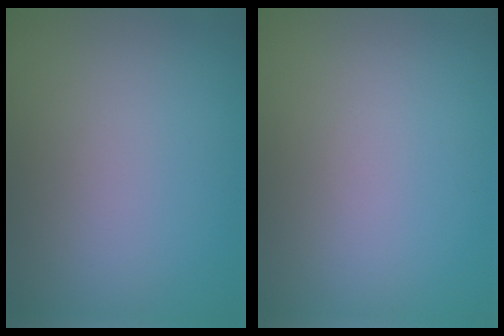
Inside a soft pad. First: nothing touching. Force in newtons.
{"total": 0.0}